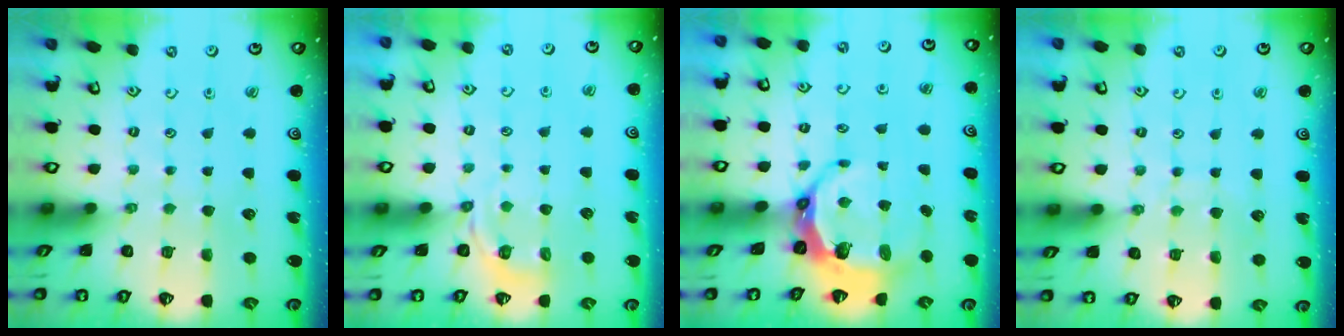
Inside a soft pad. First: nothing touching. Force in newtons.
{"total": 2.8, "press": 2.1, "slide": 1.8}
{"total": 8.1, "press": 7.0, "slide": 4.1}
{"total": 6.2, "press": 6.2, "slide": 0.7}